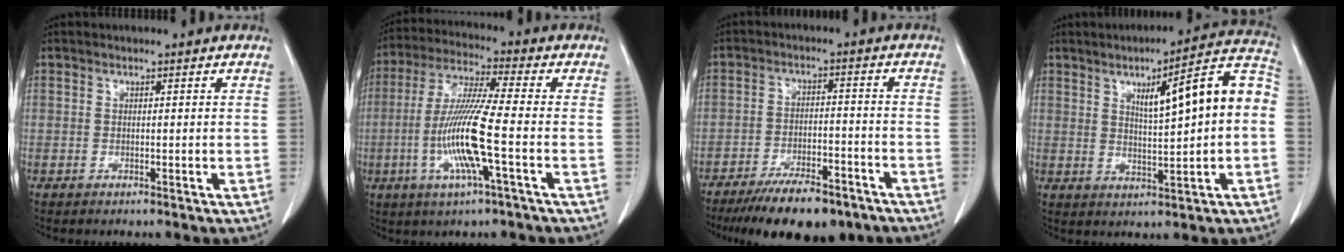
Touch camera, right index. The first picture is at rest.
{"total": 12.1, "force": [-3.0, 0.0, 11.7], "torque": [-0.244, -0.011, -0.066]}
{"total": 12.8, "force": [-9.8, 3.8, 7.2], "torque": [-0.108, -0.009, -0.152]}
{"total": 12.7, "force": [1.8, 1.6, 12.5], "torque": [-0.177, 0.031, 0.026]}